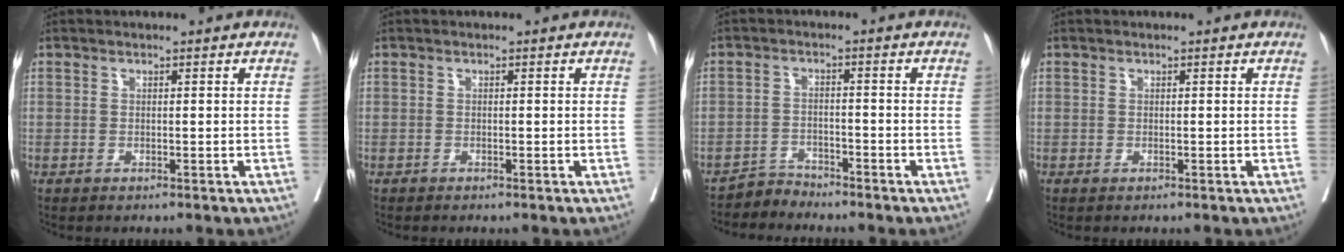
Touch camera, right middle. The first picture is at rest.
{"total": 0.0}
{"total": 2.7, "force": [-2.5, 0.2, -1.2], "torque": [0.030, -0.006, -0.044]}
{"total": 0.0}